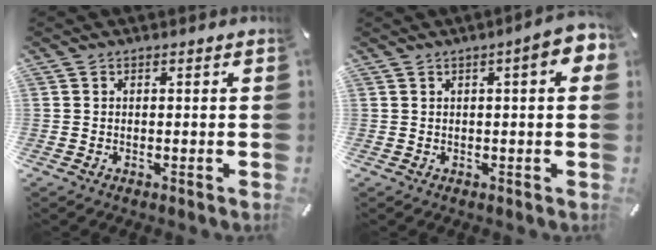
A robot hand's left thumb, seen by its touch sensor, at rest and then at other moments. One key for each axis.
{"total": 6.9, "fx": 2.3, "fy": 1.7, "fz": 6.3, "tx": -0.086, "ty": -0.007, "tz": 0.033}